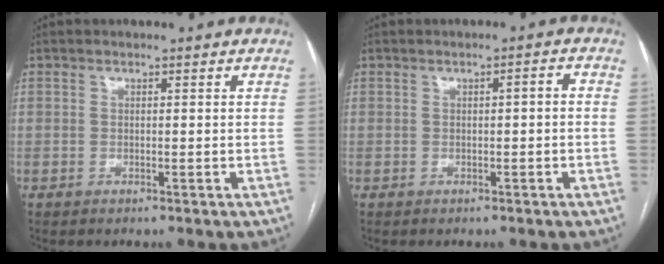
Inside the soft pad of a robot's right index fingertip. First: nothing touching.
{"total": 1.3, "force": [-0.1, 0.3, 1.3], "torque": [-0.017, 0.004, -0.002]}